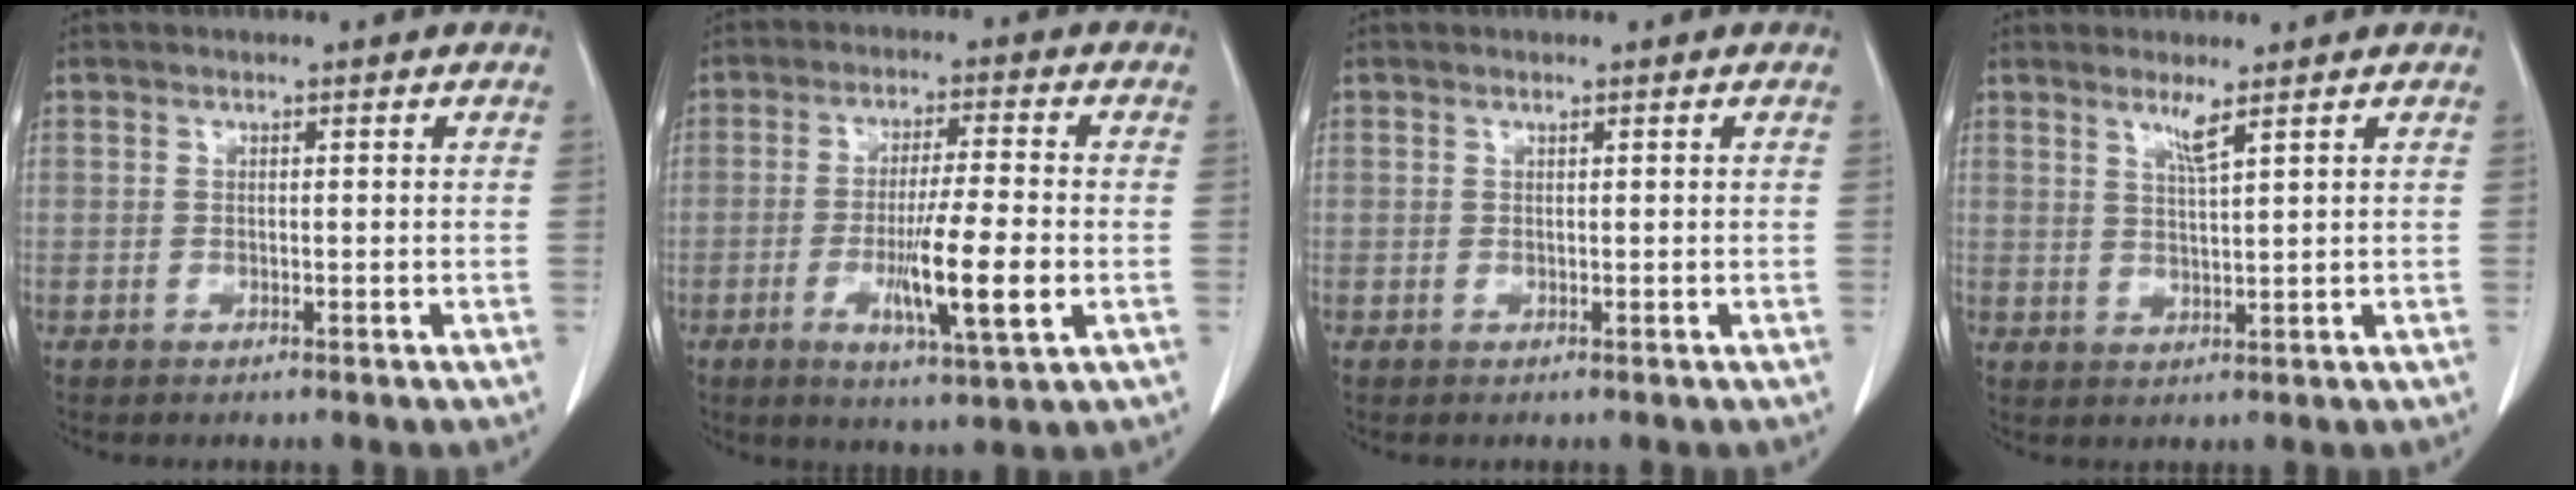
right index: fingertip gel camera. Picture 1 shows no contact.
{"total": 10.5, "force": [-2.7, 0.4, 10.2], "torque": [-0.174, -0.020, -0.046]}
{"total": 0.0}
{"total": 2.7, "force": [1.8, -0.5, 2.0], "torque": [-0.039, -0.010, 0.038]}